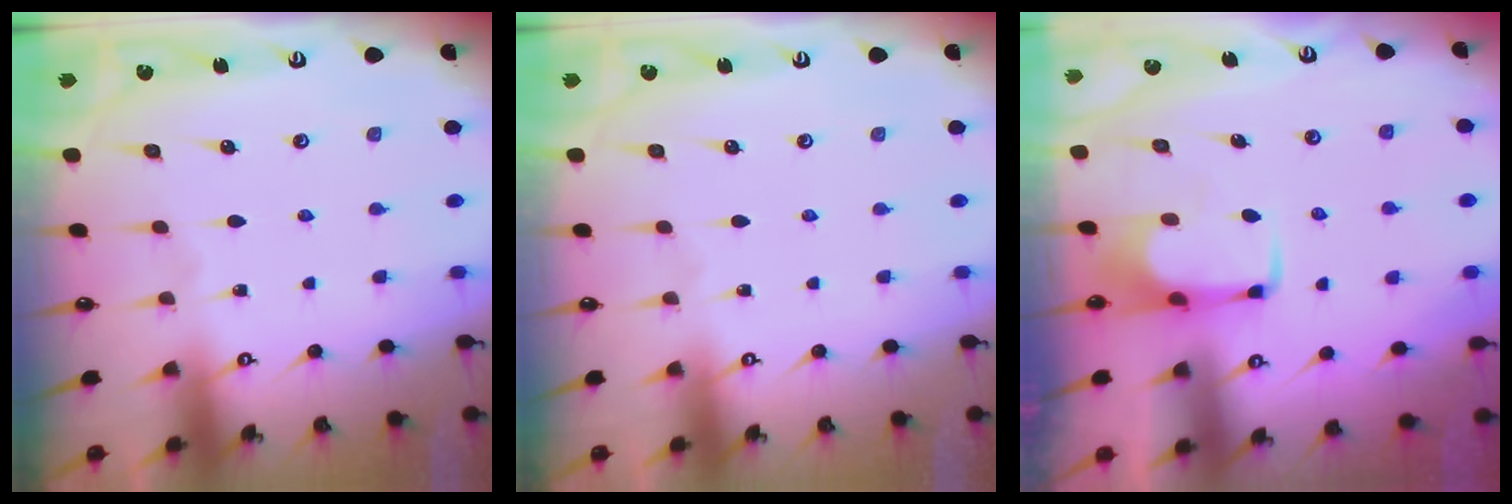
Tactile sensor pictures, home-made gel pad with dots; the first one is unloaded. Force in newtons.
{"total": 0.0}
{"total": 1.5, "press": 1.5, "slide": 0.2}